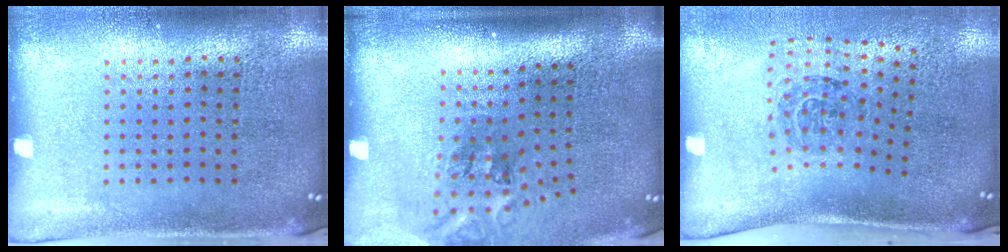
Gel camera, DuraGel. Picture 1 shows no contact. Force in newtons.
{"total": 2.2, "press": 1.3, "slide": 1.7}
{"total": 1.8, "press": 1.2, "slide": 1.4}